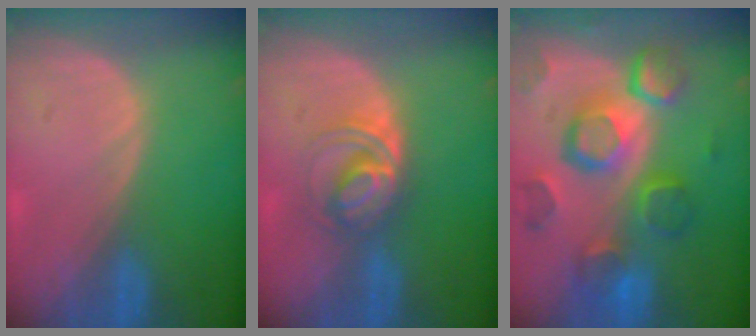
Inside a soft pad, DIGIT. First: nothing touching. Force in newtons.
{"total": 5.5, "press": 5.4, "slide": 1.3}
{"total": 12.5, "press": 10.8, "slide": 6.2}